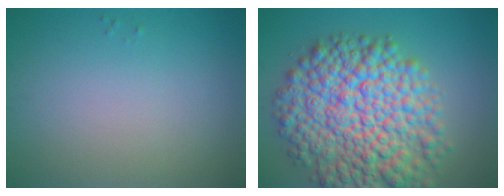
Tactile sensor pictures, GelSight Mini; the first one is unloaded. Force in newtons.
{"total": 12.7, "press": 12.7, "slide": 0.4}